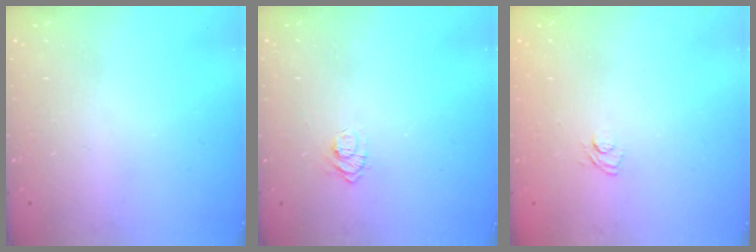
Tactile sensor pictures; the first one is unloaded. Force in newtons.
{"total": 4.5, "press": 4.5, "slide": 0.5}
{"total": 5.4, "press": 5.3, "slide": 1.2}